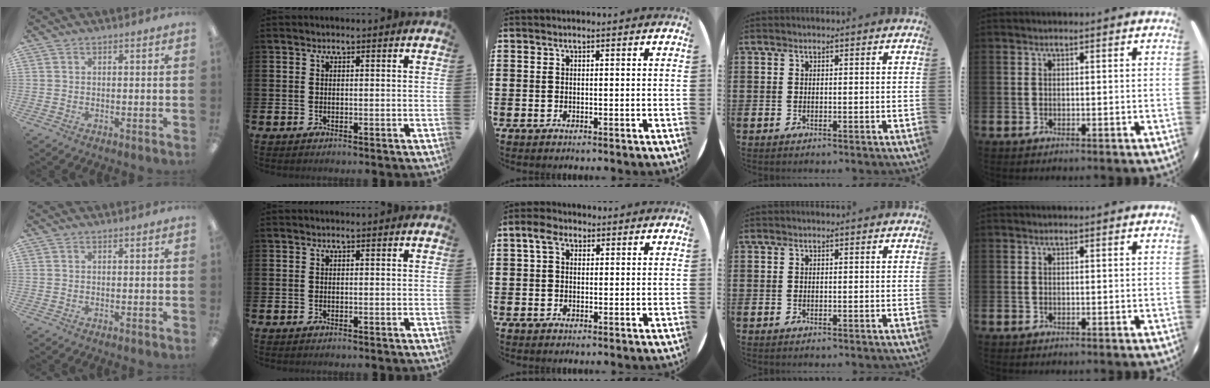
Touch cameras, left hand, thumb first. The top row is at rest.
{"middle": {"total": 3.0, "force": [1.6, 1.9, 1.7], "torque": [-0.029, 0.007, 0.027]}}